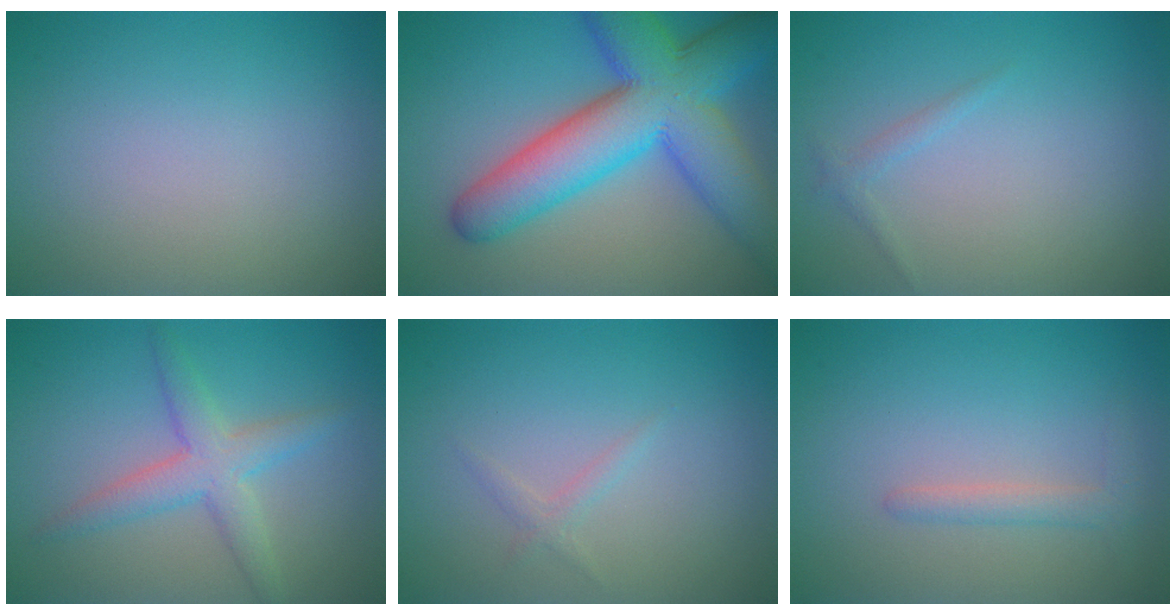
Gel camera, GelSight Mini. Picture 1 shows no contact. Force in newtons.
{"total": 11.8, "press": 11.8, "slide": 0.3}
{"total": 0.9, "press": 0.9, "slide": 0.1}
{"total": 3.7, "press": 3.7, "slide": 0.1}
{"total": 0.9, "press": 0.9, "slide": 0.1}
{"total": 1.5, "press": 1.5, "slide": 0.2}